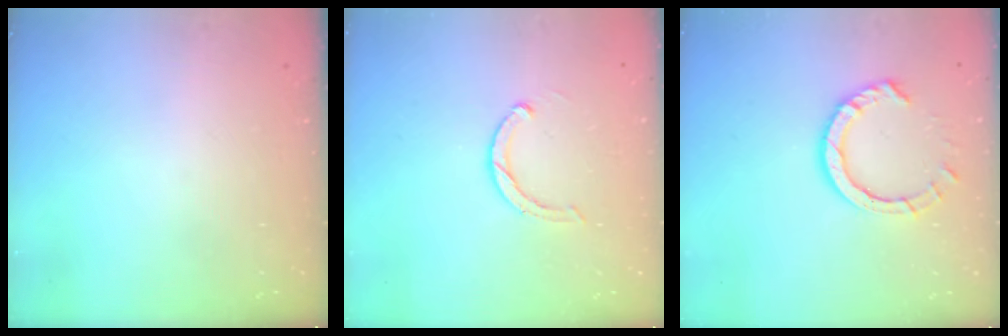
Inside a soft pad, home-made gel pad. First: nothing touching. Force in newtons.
{"total": 3.5, "press": 3.4, "slide": 0.6}
{"total": 8.9, "press": 8.8, "slide": 0.8}